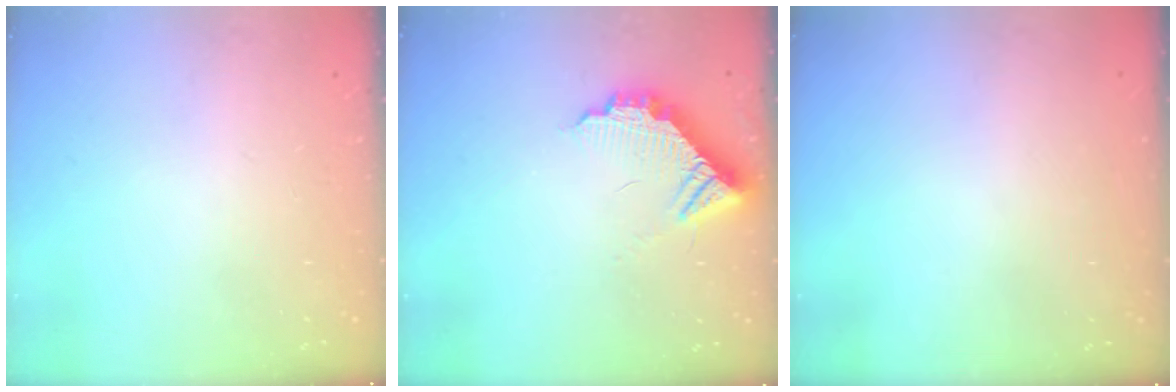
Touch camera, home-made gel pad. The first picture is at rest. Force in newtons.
{"total": 10.3, "press": 10.3, "slide": 0.8}
{"total": 3.0, "press": 3.0, "slide": 0.1}